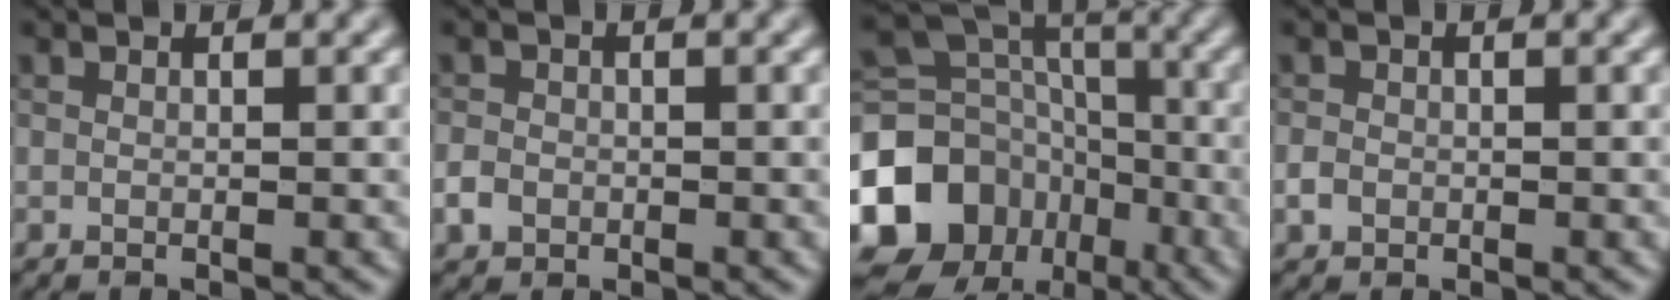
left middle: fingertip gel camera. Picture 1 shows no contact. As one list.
[{"total": 1.7, "force": [-0.7, 1.4, 0.6], "torque": [-0.008, -0.001, -0.018]}, {"total": 16.0, "force": [-7.3, 13.0, 5.7], "torque": [-0.153, -0.019, -0.130]}, {"total": 1.2, "force": [-0.4, 1.0, 0.5], "torque": [-0.006, -0.001, -0.012]}]